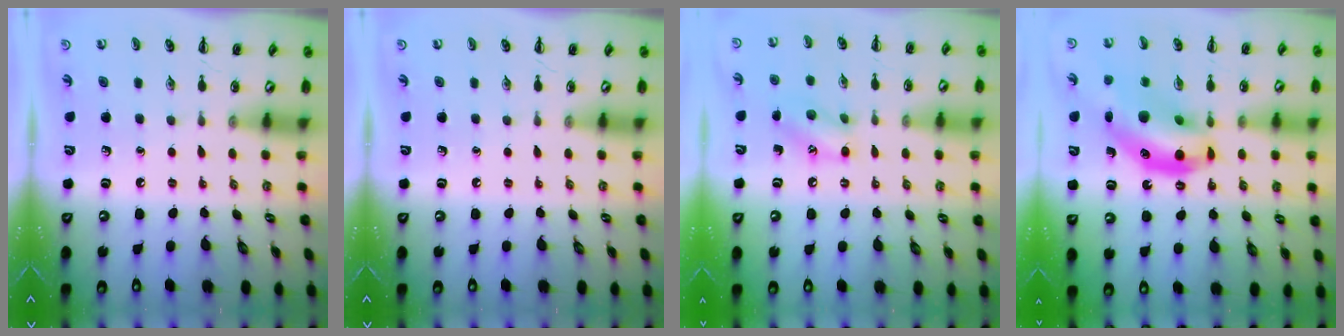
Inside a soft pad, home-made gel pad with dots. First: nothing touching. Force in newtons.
{"total": 0.0}
{"total": 10.8, "press": 10.7, "slide": 1.6}
{"total": 15.5, "press": 15.1, "slide": 3.8}